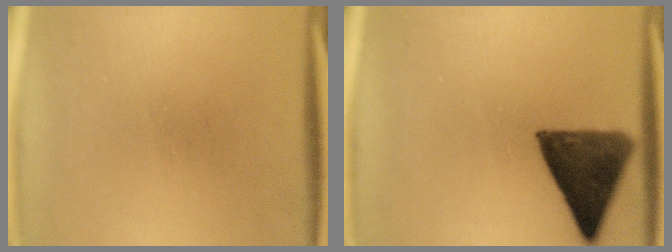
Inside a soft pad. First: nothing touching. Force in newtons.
{"total": 11.6}